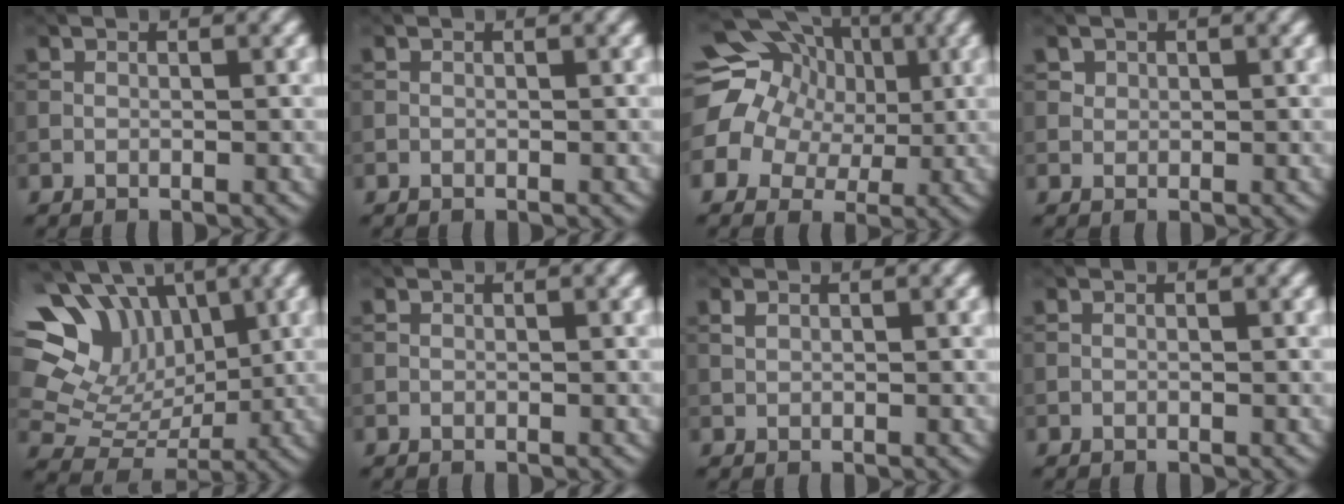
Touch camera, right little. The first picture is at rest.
{"total": 0.0}
{"total": 14.1, "force": [3.2, 12.8, 5.0], "torque": [-0.159, 0.038, 0.021]}
{"total": 1.2, "force": [0.6, 1.0, 0.4], "torque": [-0.007, -0.001, 0.009]}
{"total": 11.6, "force": [4.9, 9.0, 5.5], "torque": [-0.128, 0.032, 0.078]}
{"total": 0.0}
{"total": 0.5, "force": [0.3, 0.3, 0.3], "torque": [-0.011, 0.000, 0.005]}
{"total": 0.0}